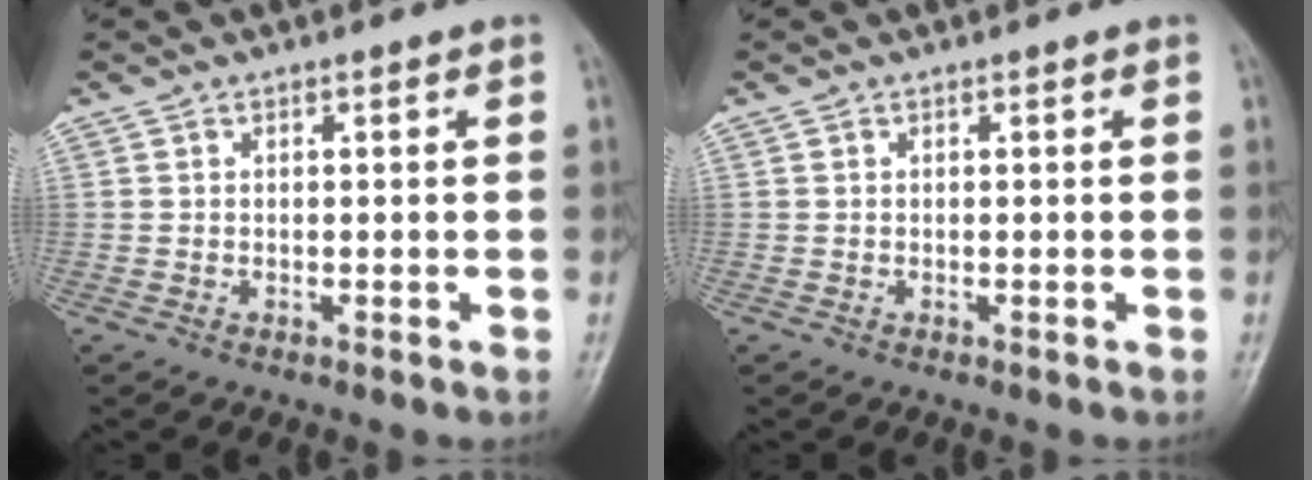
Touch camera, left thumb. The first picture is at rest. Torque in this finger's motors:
{"motor_torque": [0.00, 0.00, -0.13, -0.13, 0.00]}